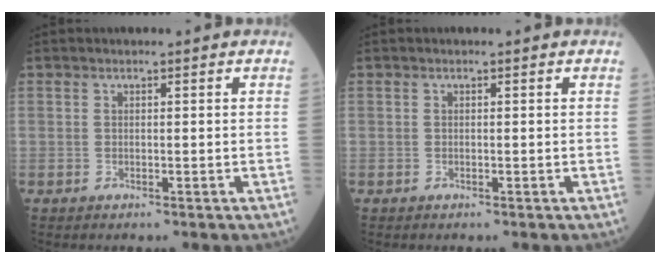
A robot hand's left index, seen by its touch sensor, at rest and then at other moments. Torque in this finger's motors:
{"motor_torque": [0.00, 0.00, 0.00, 0.00]}